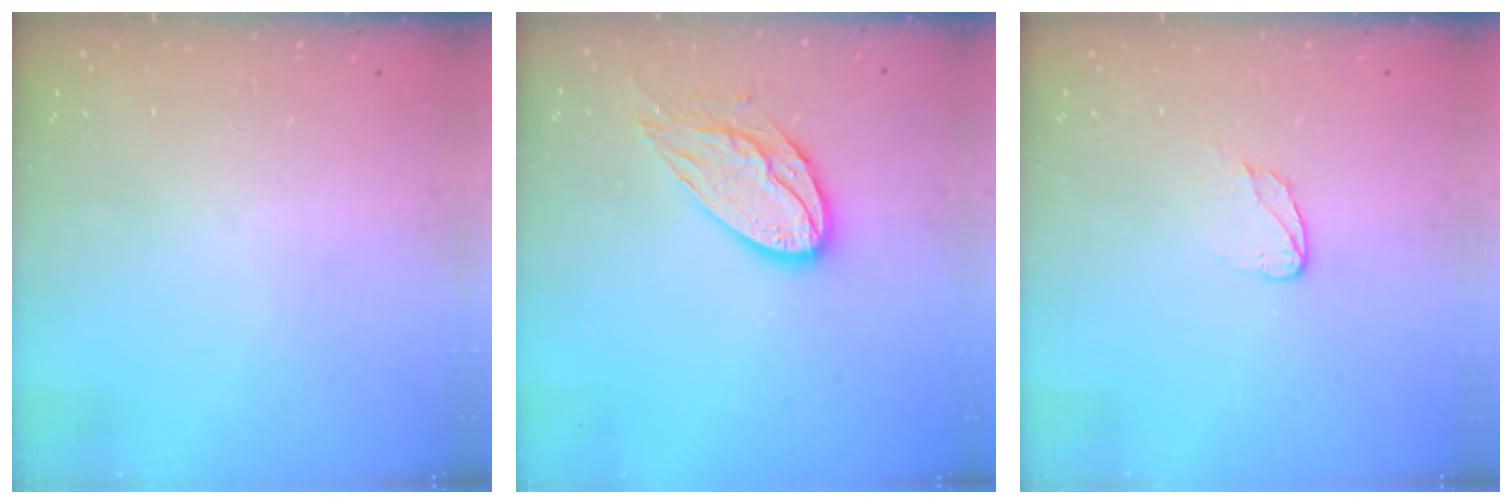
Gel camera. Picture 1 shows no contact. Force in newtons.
{"total": 11.8, "press": 11.8, "slide": 0.6}
{"total": 4.2, "press": 4.2, "slide": 0.4}